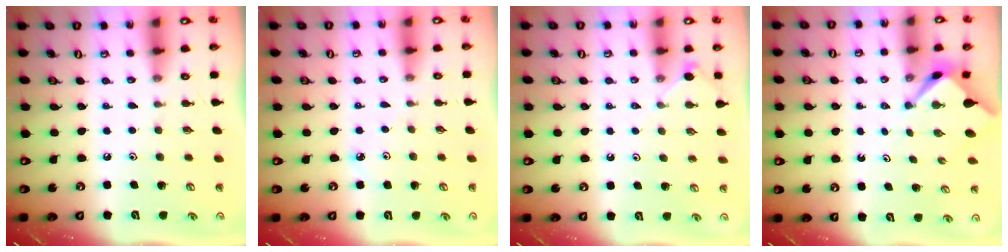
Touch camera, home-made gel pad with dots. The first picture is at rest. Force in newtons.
{"total": 1.8, "press": 1.8, "slide": 0.2}
{"total": 3.9, "press": 3.8, "slide": 0.6}
{"total": 2.8, "press": 2.8, "slide": 0.3}